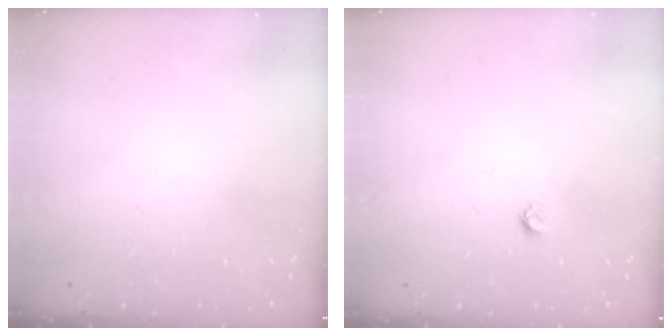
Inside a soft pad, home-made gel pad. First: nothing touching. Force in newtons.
{"total": 3.5, "press": 3.4, "slide": 0.4}